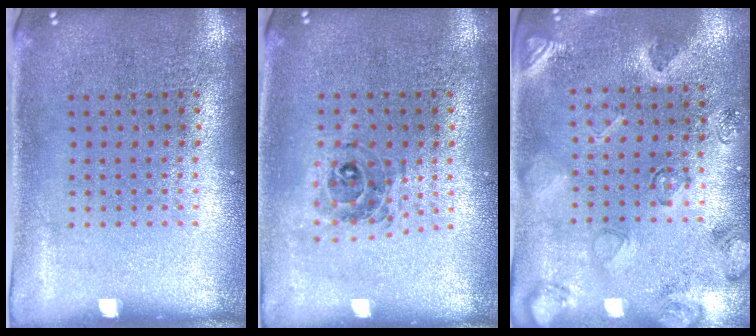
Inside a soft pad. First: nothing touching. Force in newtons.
{"total": 0.7, "press": 0.7, "slide": 0.0}
{"total": 2.3, "press": 1.8, "slide": 1.4}